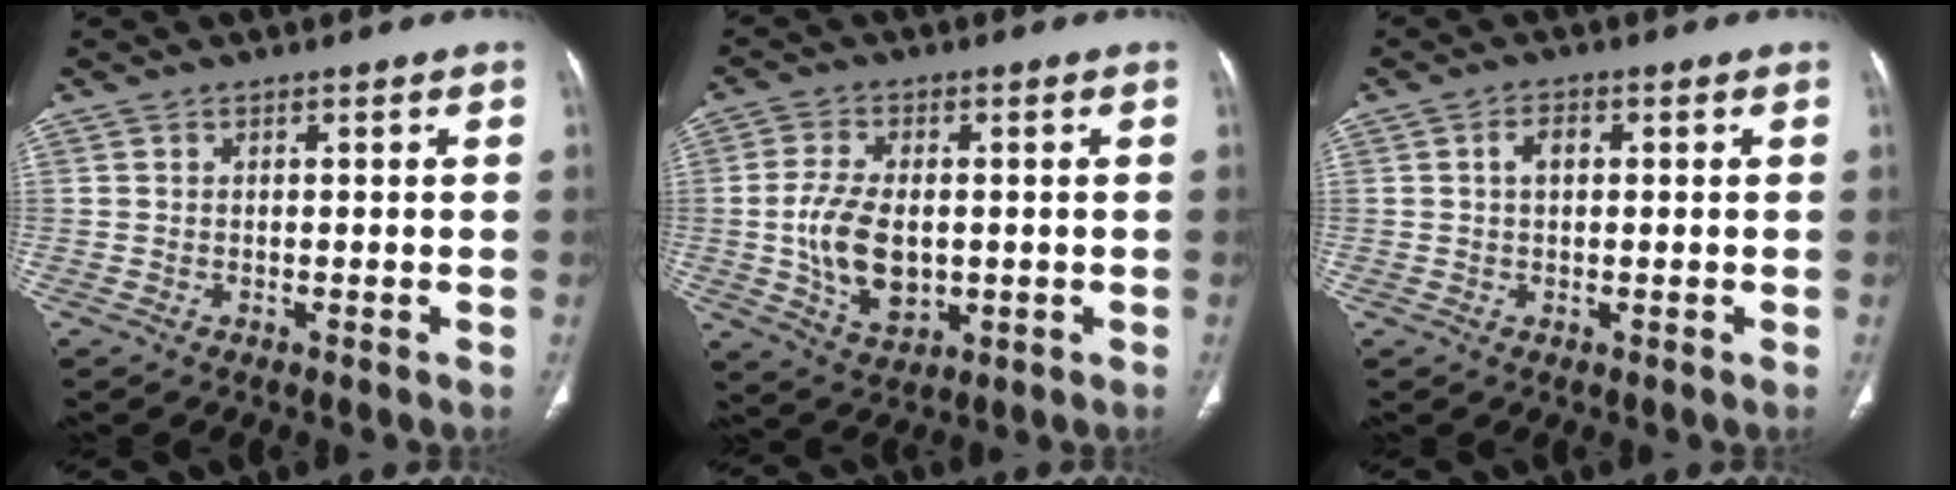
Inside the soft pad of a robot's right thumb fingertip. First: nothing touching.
{"total": 10.7, "force": [-0.6, 6.5, 8.5], "torque": [-0.151, -0.007, -0.002]}
{"total": 2.6, "force": [0.4, 1.6, 2.0], "torque": [-0.032, 0.008, 0.004]}